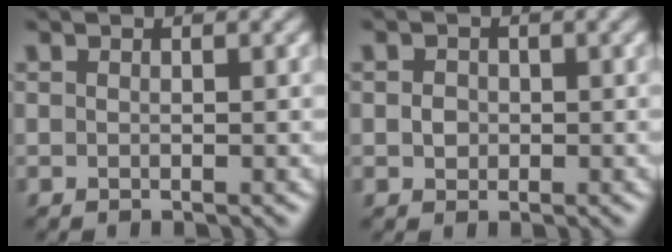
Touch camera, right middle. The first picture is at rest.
{"total": 1.2, "force": [0.0, 1.1, 0.5], "torque": [-0.007, -0.001, -0.004]}